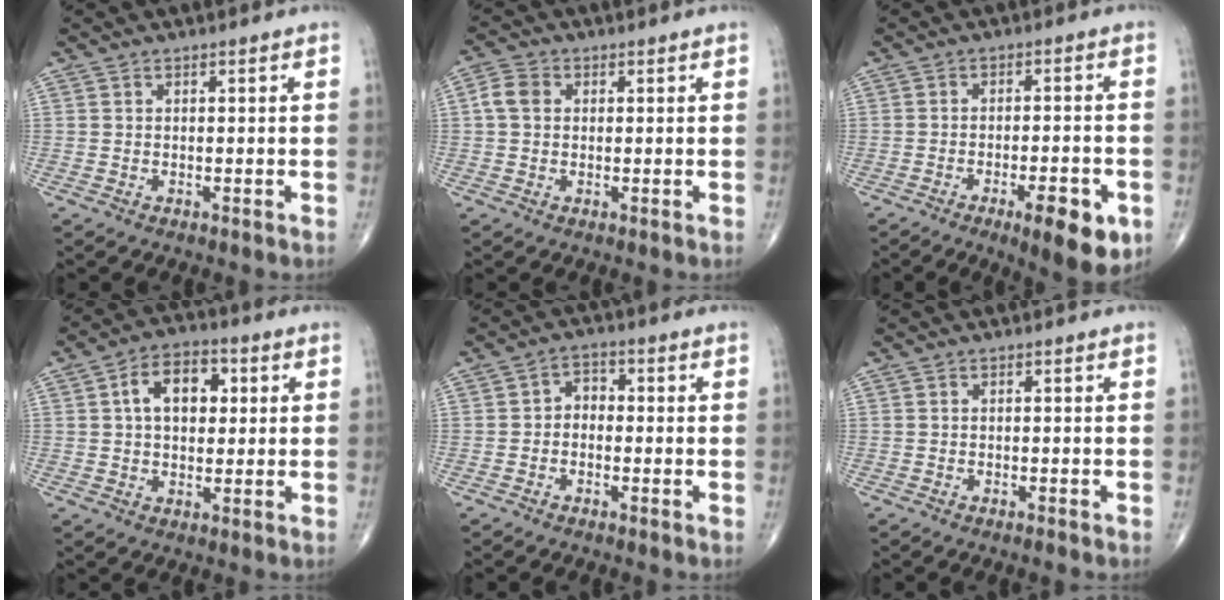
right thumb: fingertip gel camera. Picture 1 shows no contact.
{"total": 4.0, "force": [0.6, 3.2, 2.4], "torque": [-0.045, 0.011, 0.006]}
{"total": 10.7, "force": [-4.8, 3.1, 9.0], "torque": [-0.115, 0.009, -0.061]}
{"total": 9.5, "force": [2.1, 6.1, 7.0], "torque": [-0.095, 0.014, 0.029]}
{"total": 3.2, "force": [-0.7, 2.5, 1.9], "torque": [-0.013, 0.019, -0.026]}
{"total": 0.7, "force": [-0.6, -0.1, 0.4], "torque": [-0.012, 0.002, -0.011]}